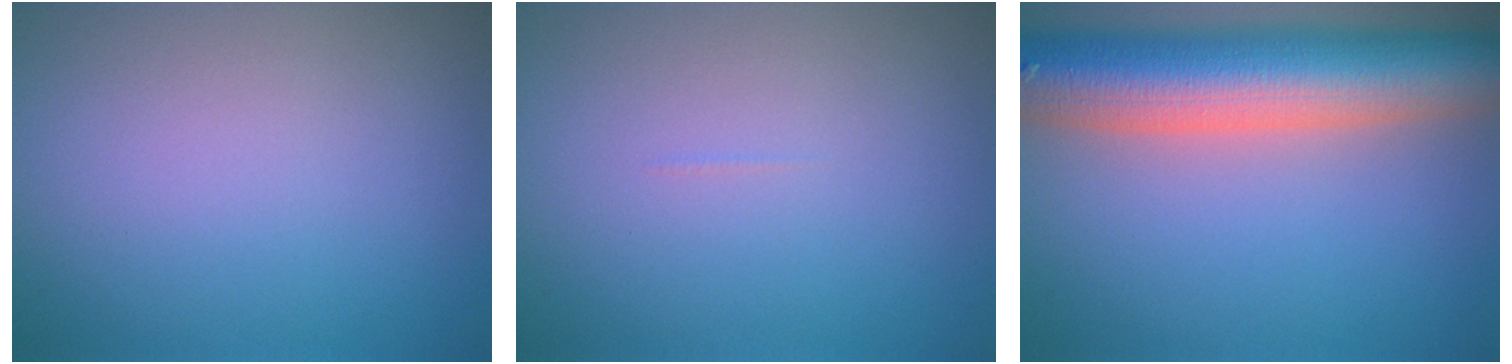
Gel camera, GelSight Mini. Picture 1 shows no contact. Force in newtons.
{"total": 0.0}
{"total": 11.3, "press": 11.3, "slide": 0.7}